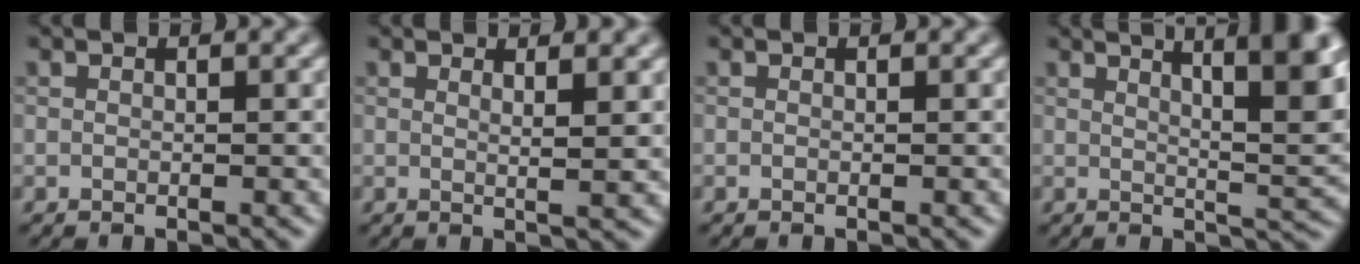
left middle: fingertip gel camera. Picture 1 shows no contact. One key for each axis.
{"total": 2.3, "fx": 1.0, "fy": 0.6, "fz": 1.9, "tx": -0.019, "ty": 0.003, "tz": 0.010}
{"total": 0.0}
{"total": 9.8, "fx": 4.6, "fy": 2.5, "fz": 8.4, "tx": -0.070, "ty": 0.030, "tz": 0.054}